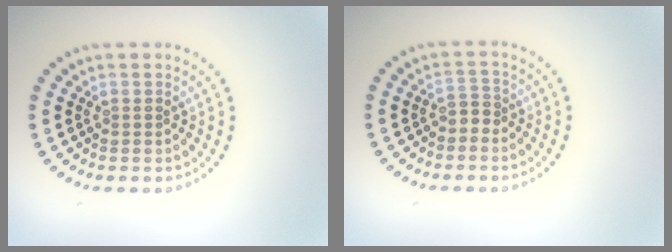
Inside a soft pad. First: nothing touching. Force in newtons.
{"total": 1.2, "press": 0.9, "slide": 0.8}